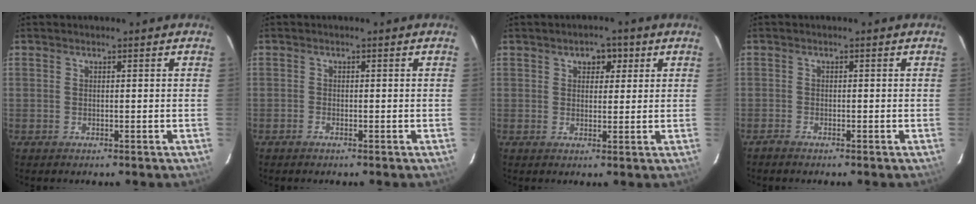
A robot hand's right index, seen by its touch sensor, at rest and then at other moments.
{"total": 0.6, "force": [-0.6, 0.2, 0.2], "torque": [-0.004, 0.001, -0.013]}
{"total": 3.7, "force": [1.7, 2.6, 2.0], "torque": [-0.022, 0.013, 0.025]}
{"total": 1.2, "force": [-1.1, 0.3, 0.2], "torque": [-0.012, -0.001, -0.022]}